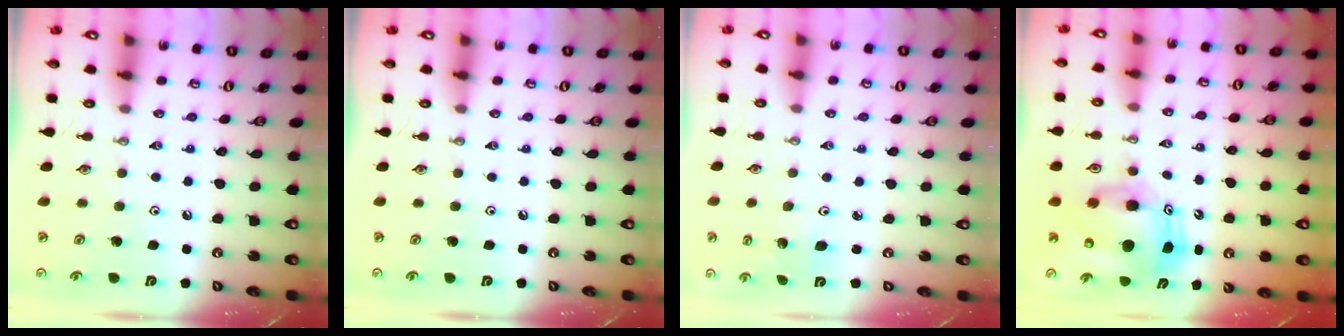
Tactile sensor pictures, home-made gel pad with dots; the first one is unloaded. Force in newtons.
{"total": 0.0}
{"total": 2.4, "press": 2.2, "slide": 1.0}
{"total": 11.5, "press": 11.2, "slide": 2.5}